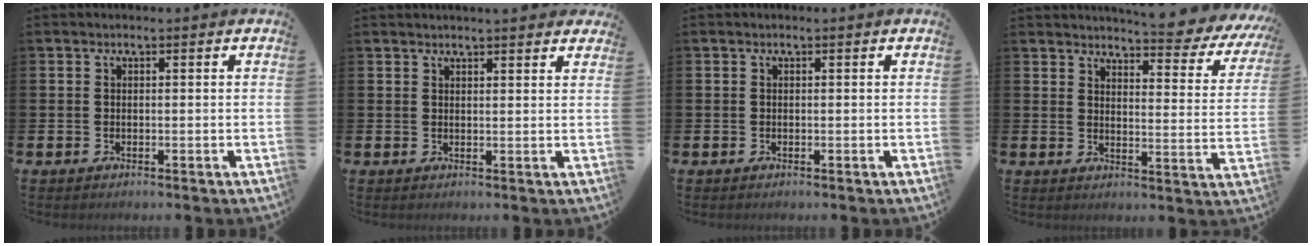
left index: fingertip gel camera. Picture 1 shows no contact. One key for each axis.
{"total": 2.3, "fx": 2.3, "fy": 0.0, "fz": 0.1, "tx": -0.002, "ty": -0.010, "tz": 0.042}
{"total": 0.0}
{"total": 5.4, "fx": 5.2, "fy": 0.3, "fz": 1.2, "tx": -0.024, "ty": -0.047, "tz": 0.084}